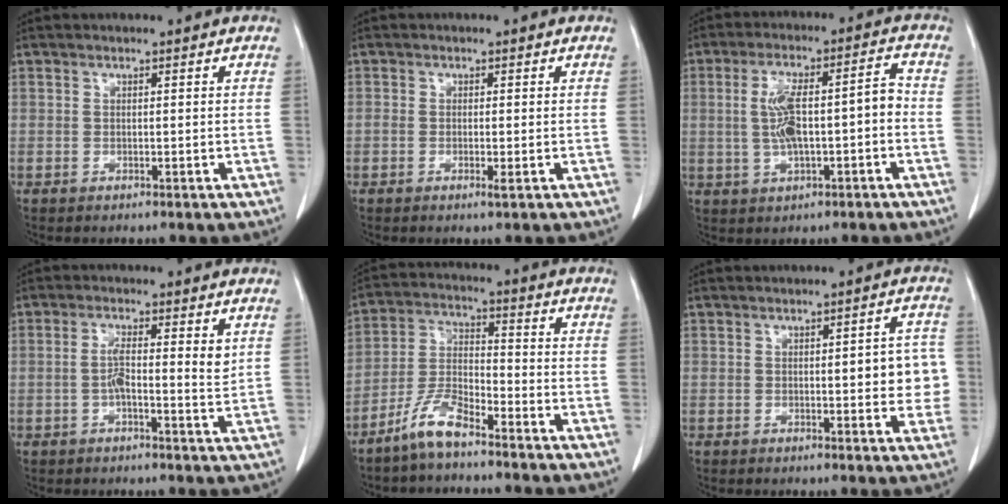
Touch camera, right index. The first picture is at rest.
{"total": 1.4, "force": [-0.5, 0.2, 1.2], "torque": [-0.019, -0.001, -0.008]}
{"total": 9.5, "force": [-0.9, 2.3, 9.1], "torque": [-0.171, 0.030, -0.008]}
{"total": 4.5, "force": [0.6, 0.8, 4.4], "torque": [-0.077, 0.005, 0.005]}
{"total": 7.0, "force": [-5.4, 1.4, 4.3], "torque": [-0.099, -0.006, -0.112]}
{"total": 6.6, "force": [-0.1, 2.2, 6.2], "torque": [-0.061, 0.010, -0.003]}